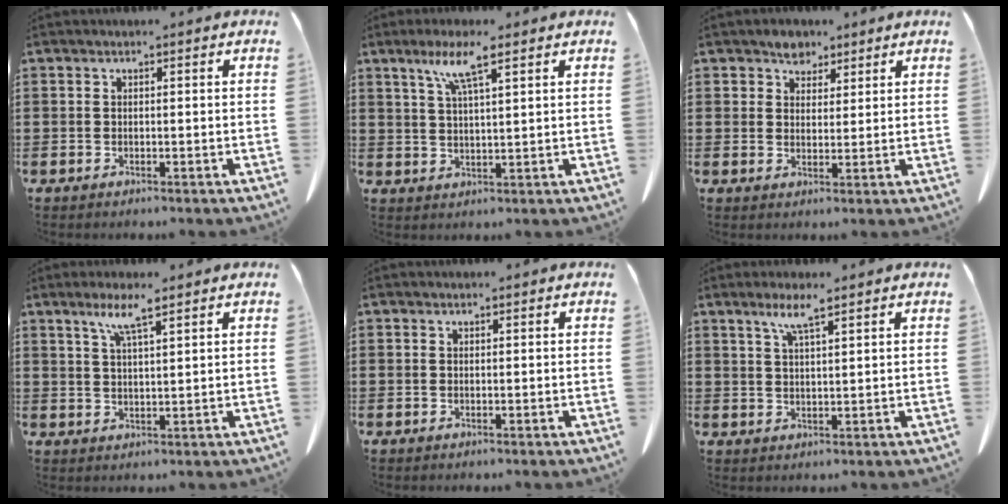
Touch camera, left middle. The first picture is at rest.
{"total": 6.2, "force": [3.8, 0.7, 4.8], "torque": [-0.105, 0.006, 0.064]}
{"total": 3.6, "force": [2.8, 2.3, 0.4], "torque": [-0.022, 0.009, 0.052]}
{"total": 4.9, "force": [3.3, 0.4, 3.6], "torque": [-0.080, 0.003, 0.056]}
{"total": 0.0}
{"total": 4.1, "force": [2.8, 0.4, 3.0], "torque": [-0.067, 0.004, 0.048]}